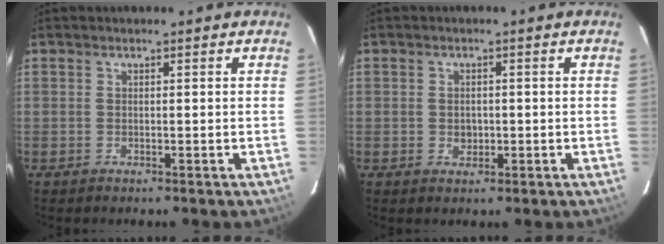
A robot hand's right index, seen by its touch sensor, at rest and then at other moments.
{"total": 2.2, "force": [-0.3, 1.9, 1.0], "torque": [-0.017, 0.003, -0.002]}